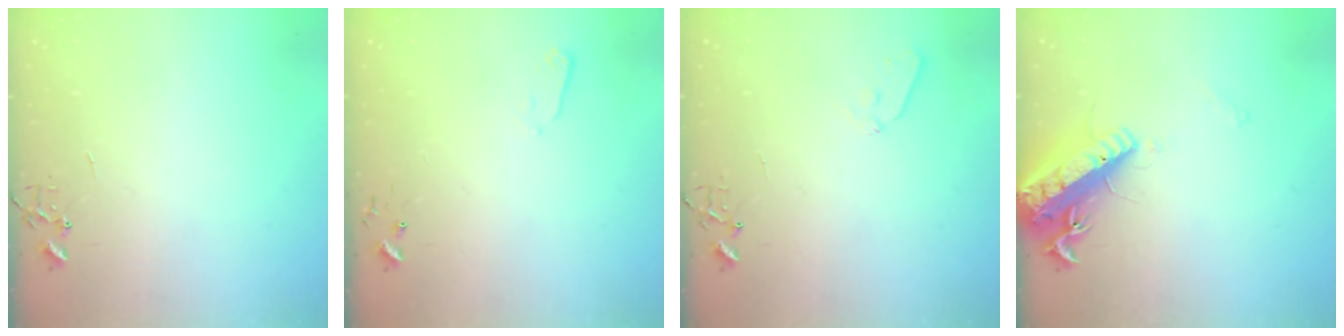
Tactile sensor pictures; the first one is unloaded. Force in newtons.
{"total": 3.5, "press": 3.4, "slide": 1.0}
{"total": 4.9, "press": 4.8, "slide": 0.7}
{"total": 16.3, "press": 15.9, "slide": 3.8}